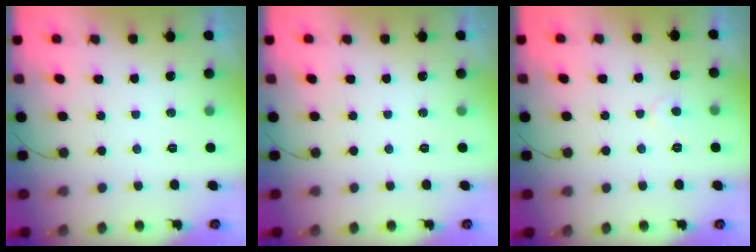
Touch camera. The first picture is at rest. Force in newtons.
{"total": 0.0}
{"total": 3.7, "press": 3.7, "slide": 0.4}